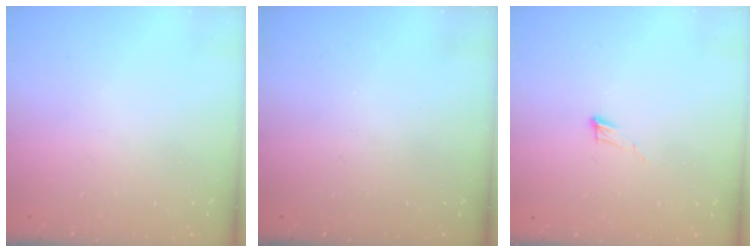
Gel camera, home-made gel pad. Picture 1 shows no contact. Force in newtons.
{"total": 0.0}
{"total": 3.4, "press": 3.4, "slide": 0.2}